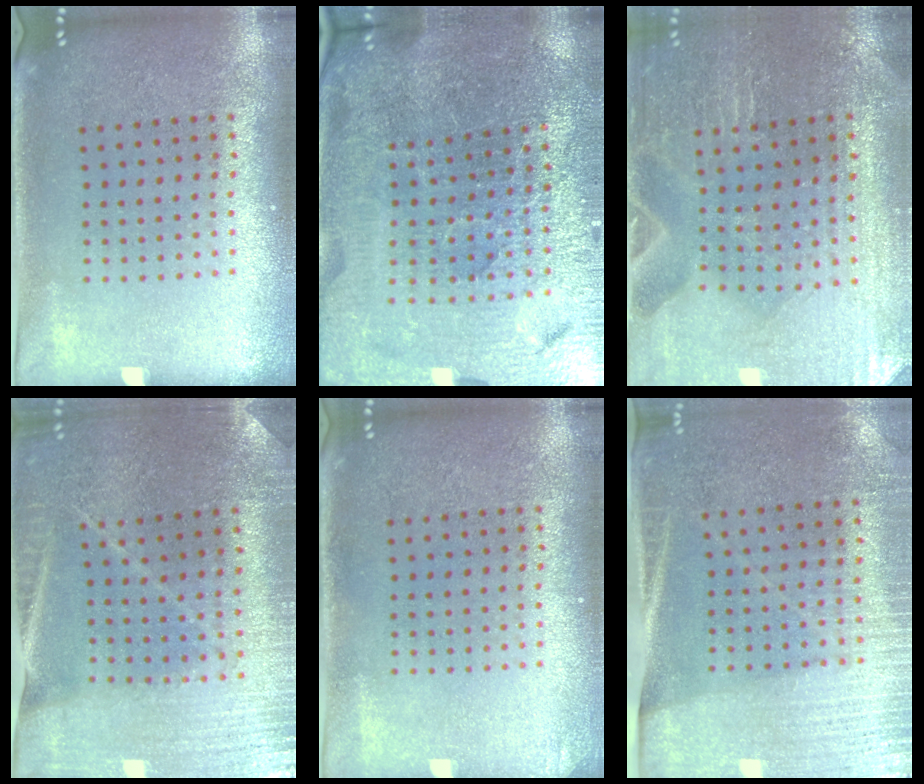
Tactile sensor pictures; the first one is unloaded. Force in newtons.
{"total": 4.8, "press": 4.6, "slide": 1.3}
{"total": 0.8, "press": 0.8, "slide": 0.1}
{"total": 1.4, "press": 1.4, "slide": 0.2}
{"total": 0.7, "press": 0.7, "slide": 0.1}
{"total": 2.8, "press": 2.5, "slide": 1.3}